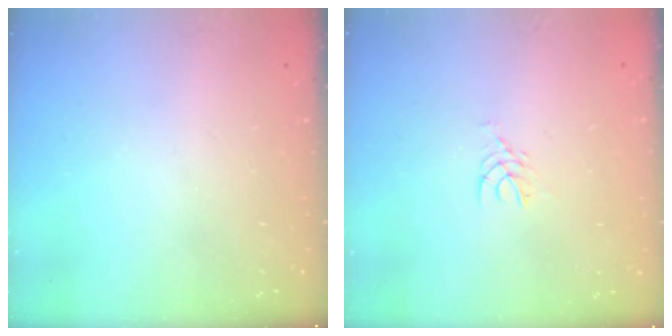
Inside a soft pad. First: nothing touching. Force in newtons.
{"total": 2.5, "press": 2.5, "slide": 0.2}